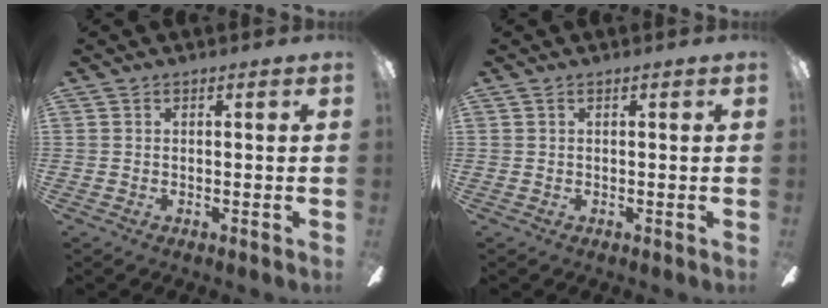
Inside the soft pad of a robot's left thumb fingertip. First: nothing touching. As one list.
[{"total": 0.0}]